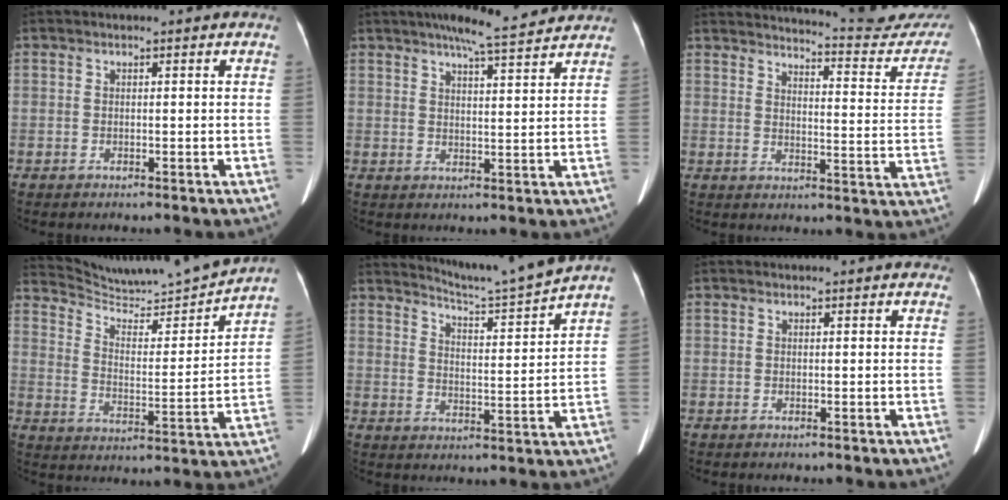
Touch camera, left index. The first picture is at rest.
{"total": 9.2, "force": [8.1, 0.1, 4.4], "torque": [-0.071, 0.015, 0.108]}
{"total": 20.7, "force": [20.0, 2.1, 5.1], "torque": [-0.061, -0.093, 0.219]}
{"total": 15.6, "force": [15.1, -1.4, 3.5], "torque": [-0.070, -0.039, 0.228]}
{"total": 9.6, "force": [9.0, -2.8, 1.5], "torque": [-0.045, -0.045, 0.143]}
{"total": 3.3, "force": [2.9, 1.4, 0.9], "torque": [-0.007, 0.022, 0.020]}